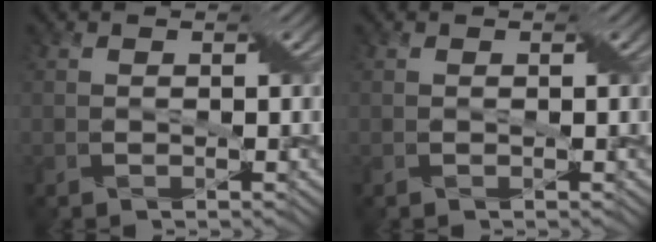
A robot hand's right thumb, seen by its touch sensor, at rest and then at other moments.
{"total": 0.0}